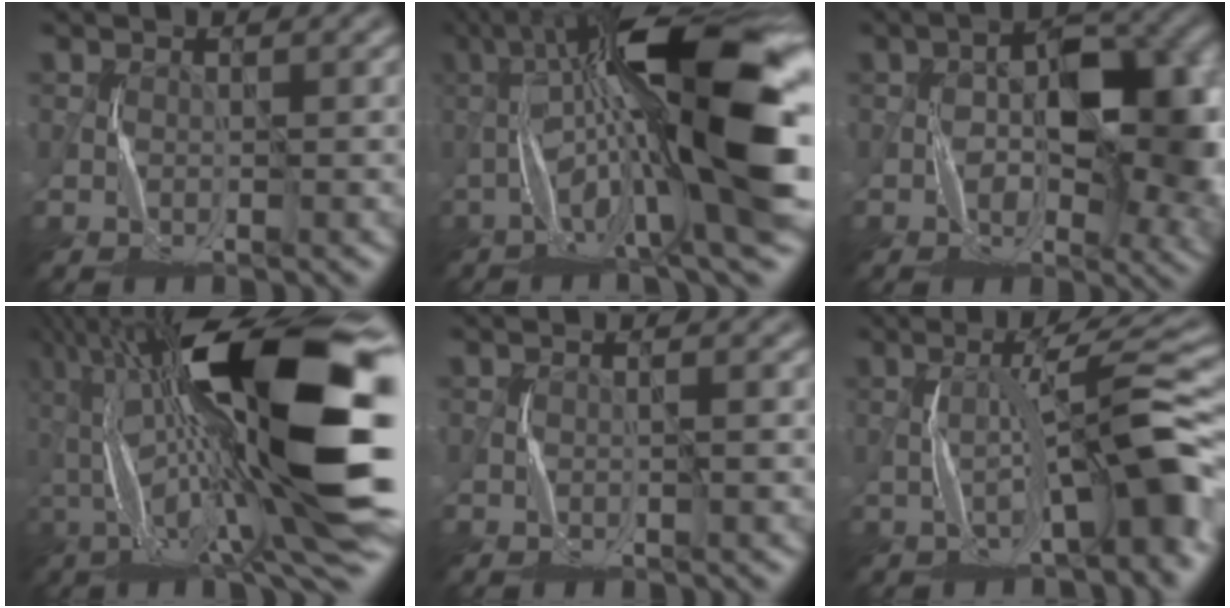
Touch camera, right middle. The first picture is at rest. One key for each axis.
{"total": 18.0, "fx": -0.9, "fy": 4.5, "fz": 17.4, "tx": -0.303, "ty": 0.036, "tz": -0.022}
{"total": 10.7, "fx": -0.1, "fy": 5.6, "fz": 9.1, "tx": -0.120, "ty": 0.015, "tz": -0.005}
{"total": 20.0, "fx": -1.2, "fy": 5.2, "fz": 19.3, "tx": -0.345, "ty": 0.022, "tz": -0.040}
{"total": 0.9, "fx": 0.1, "fy": 0.0, "fz": 0.8, "tx": -0.015, "ty": -0.001, "tz": -0.001}
{"total": 9.2, "fx": -1.1, "fy": 1.4, "fz": 9.0, "tx": -0.132, "ty": 0.027, "tz": -0.019}